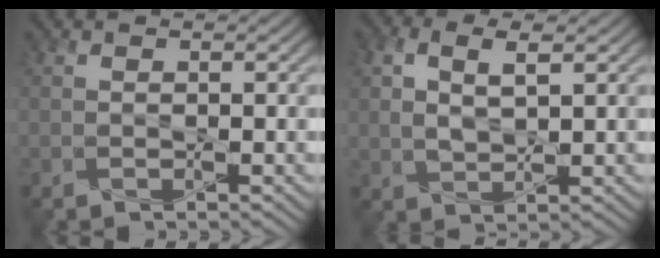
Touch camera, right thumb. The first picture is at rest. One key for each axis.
{"total": 4.5, "fx": 1.6, "fy": 2.2, "fz": 3.6, "tx": -0.080, "ty": -0.004, "tz": 0.034}